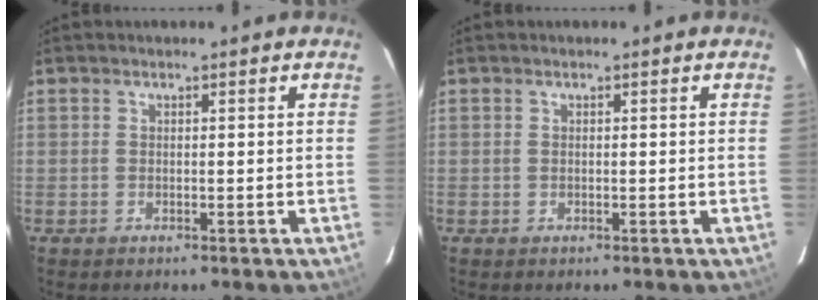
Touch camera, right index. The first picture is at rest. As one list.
[{"total": 0.0}]